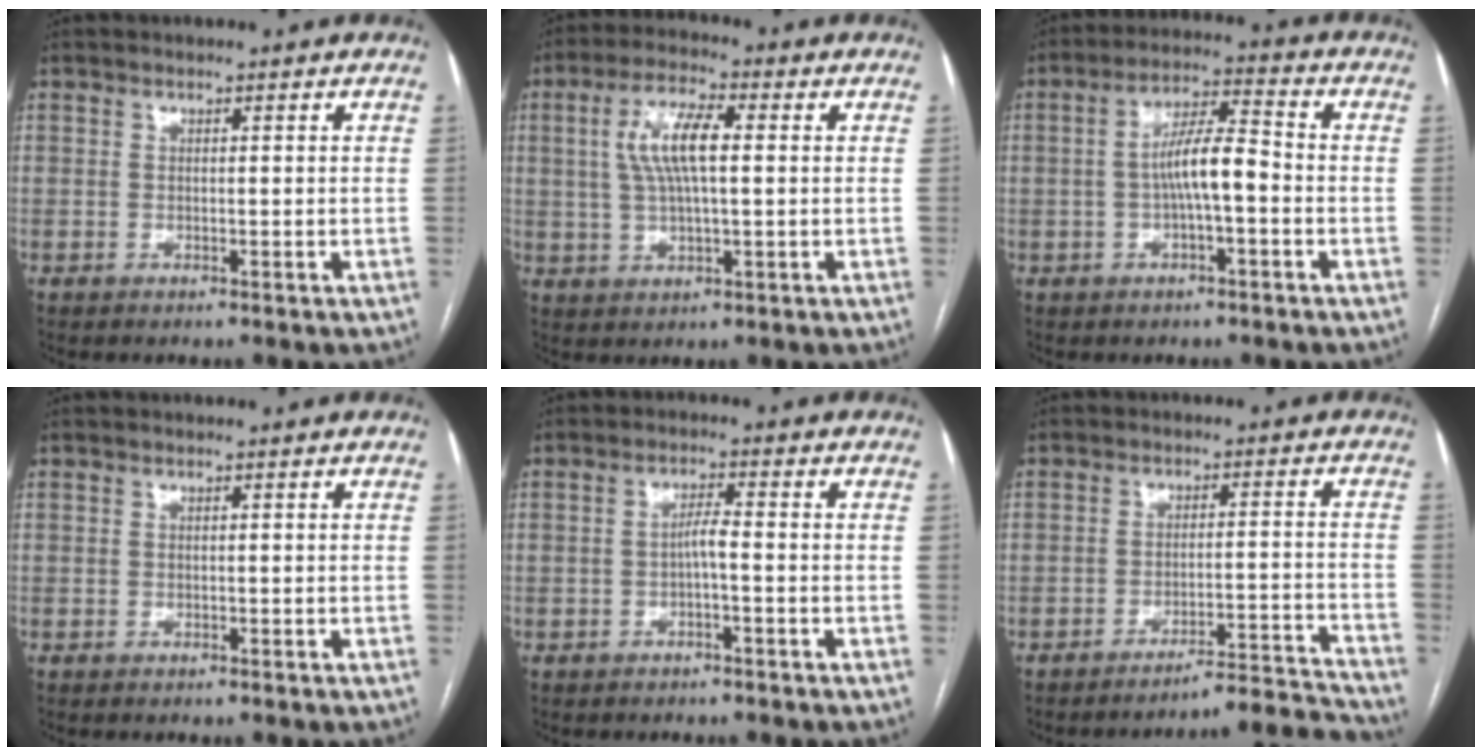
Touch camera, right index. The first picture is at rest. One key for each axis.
{"total": 8.6, "fx": 1.4, "fy": 2.5, "fz": 8.1, "tx": -0.165, "ty": 0.017, "tz": 0.029}
{"total": 7.7, "fx": -1.1, "fy": 1.7, "fz": 7.4, "tx": -0.139, "ty": 0.023, "tz": -0.021}
{"total": 0.0}
{"total": 2.5, "fx": -0.8, "fy": 0.3, "fz": 2.4, "tx": -0.041, "ty": 0.006, "tz": -0.013}
{"total": 10.4, "fx": -10.2, "fy": -2.0, "fz": 0.4, "tx": 0.017, "ty": 0.022, "tz": -0.147}